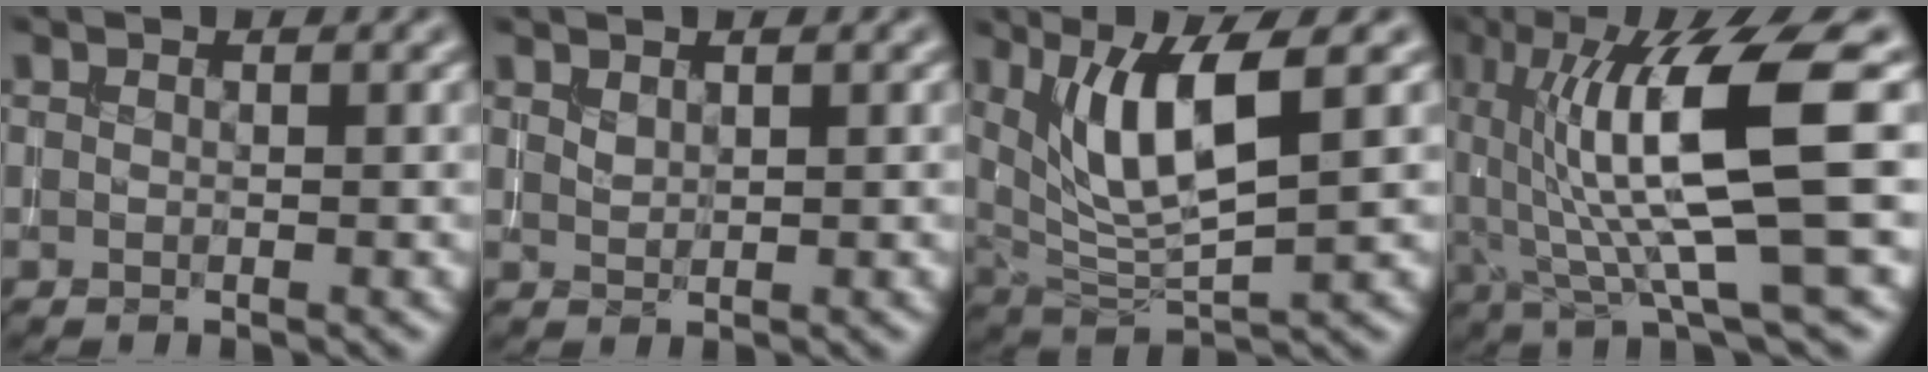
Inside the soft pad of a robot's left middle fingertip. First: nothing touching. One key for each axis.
{"total": 0.9, "fx": 0.7, "fy": 0.3, "fz": 0.5, "tx": -0.014, "ty": 0.001, "tz": 0.018}
{"total": 7.5, "fx": 2.7, "fy": 1.9, "fz": 6.7, "tx": -0.124, "ty": -0.010, "tz": 0.055}
{"total": 11.4, "fx": 1.6, "fy": 2.2, "fz": 11.1, "tx": -0.177, "ty": 0.000, "tz": 0.033}